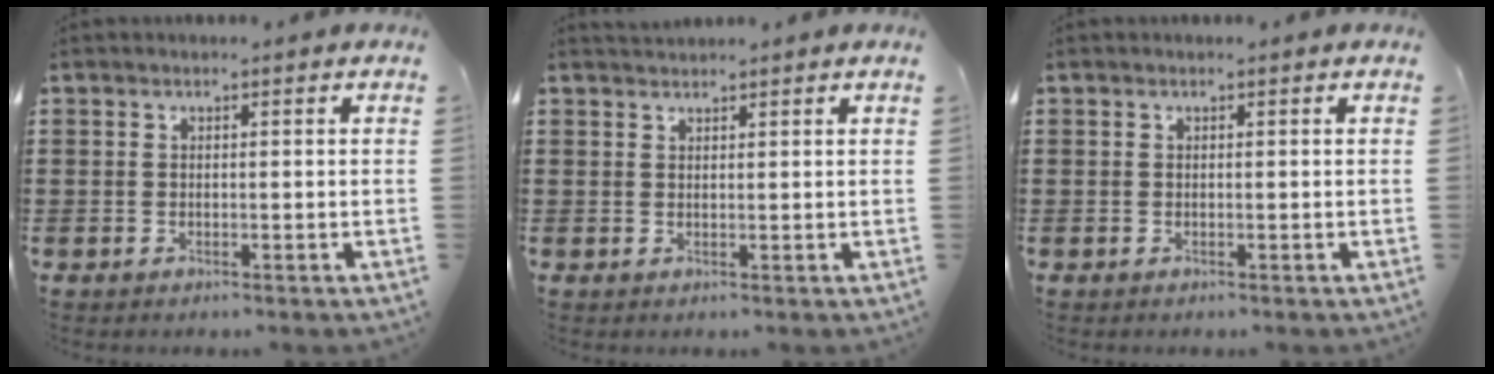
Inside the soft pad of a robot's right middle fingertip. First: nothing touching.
{"total": 1.2, "force": [1.2, 0.2, 0.1], "torque": [-0.004, 0.001, 0.022]}
{"total": 0.0}